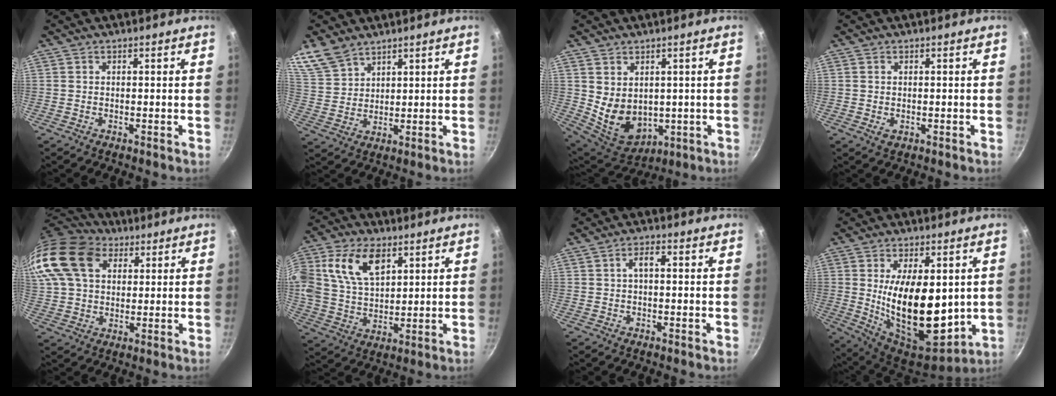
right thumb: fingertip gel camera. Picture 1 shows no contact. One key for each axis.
{"total": 8.2, "fx": 6.4, "fy": 4.3, "fz": 2.7, "tx": -0.038, "ty": -0.018, "tz": 0.138}
{"total": 10.3, "fx": 0.9, "fy": 7.8, "fz": 6.7, "tx": -0.091, "ty": -0.026, "tz": 0.046}
{"total": 1.2, "fx": 0.0, "fy": 0.9, "fz": 0.8, "tx": -0.013, "ty": -0.002, "tz": 0.000}
{"total": 23.5, "fx": 9.0, "fy": 16.6, "fz": 13.9, "tx": -0.315, "ty": 0.033, "tz": 0.162}
{"total": 16.1, "fx": 6.4, "fy": 10.0, "fz": 10.8, "tx": -0.199, "ty": -0.002, "tz": 0.117}
{"total": 2.6, "fx": 0.2, "fy": 1.2, "fz": 2.3, "tx": -0.046, "ty": 0.014, "tz": 0.000}
{"total": 20.7, "fx": 1.0, "fy": 11.0, "fz": 17.6, "tx": -0.264, "ty": -0.038, "tz": 0.035}